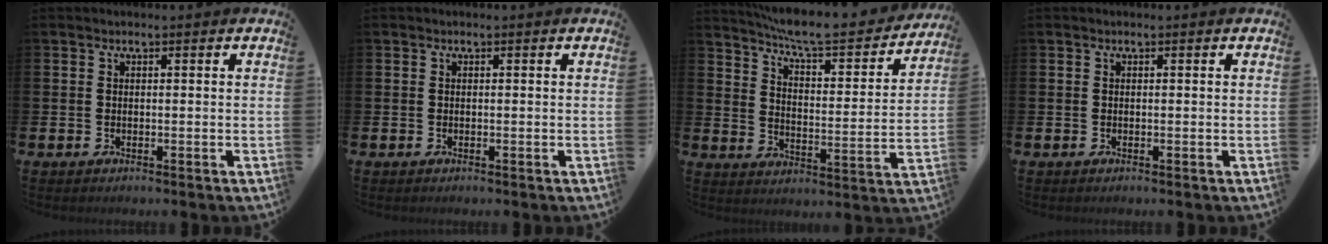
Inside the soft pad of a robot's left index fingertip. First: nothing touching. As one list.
[{"total": 0.0}, {"total": 7.4, "force": [7.0, 0.8, 2.4], "torque": [-0.076, -0.055, 0.117]}, {"total": 0.0}]